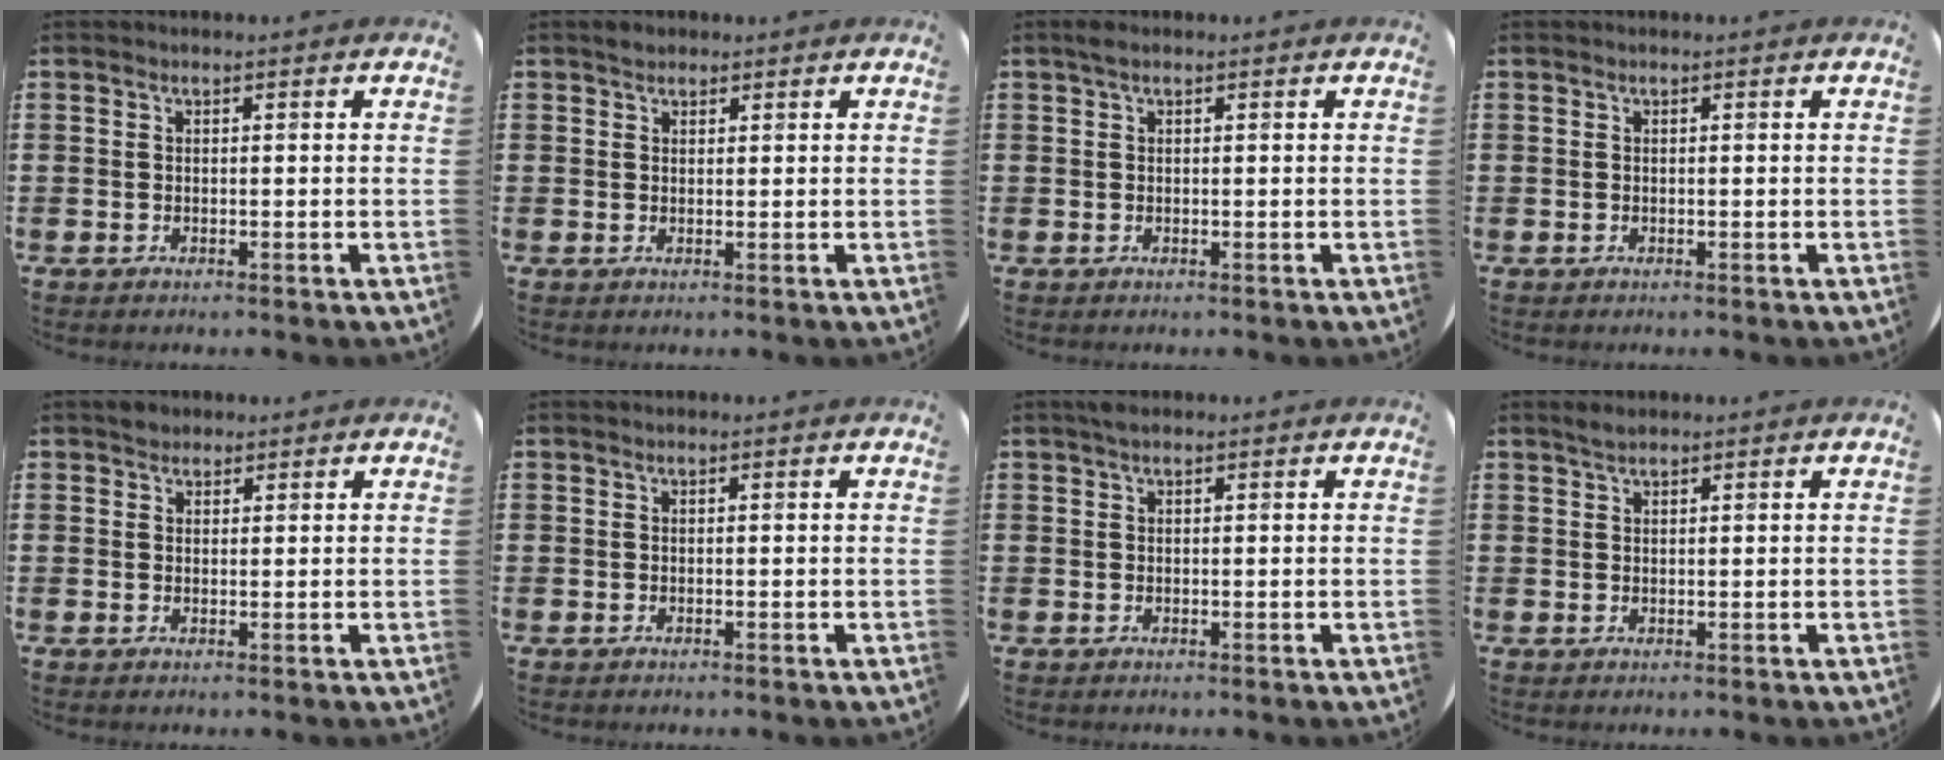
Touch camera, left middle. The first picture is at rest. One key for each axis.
{"total": 1.2, "fx": 1.1, "fy": 0.5, "fz": 0.0, "tx": -0.001, "ty": 0.004, "tz": 0.020}
{"total": 0.7, "fx": 0.4, "fy": 0.2, "fz": 0.5, "tx": -0.008, "ty": 0.006, "tz": 0.006}
{"total": 0.0}
{"total": 1.7, "fx": 1.5, "fy": 0.8, "fz": -0.1, "tx": 0.008, "ty": 0.003, "tz": 0.028}
{"total": 0.0}
{"total": 0.8, "fx": 0.6, "fy": 0.2, "fz": 0.4, "tx": -0.008, "ty": 0.003, "tz": 0.011}
{"total": 1.2, "fx": 1.1, "fy": 0.2, "fz": 0.3, "tx": -0.007, "ty": 0.004, "tz": 0.020}